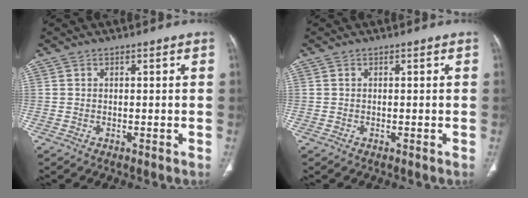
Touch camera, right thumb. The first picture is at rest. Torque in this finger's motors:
{"motor_torque": [-0.14, -0.20, 0.09, -0.02, 0.03]}